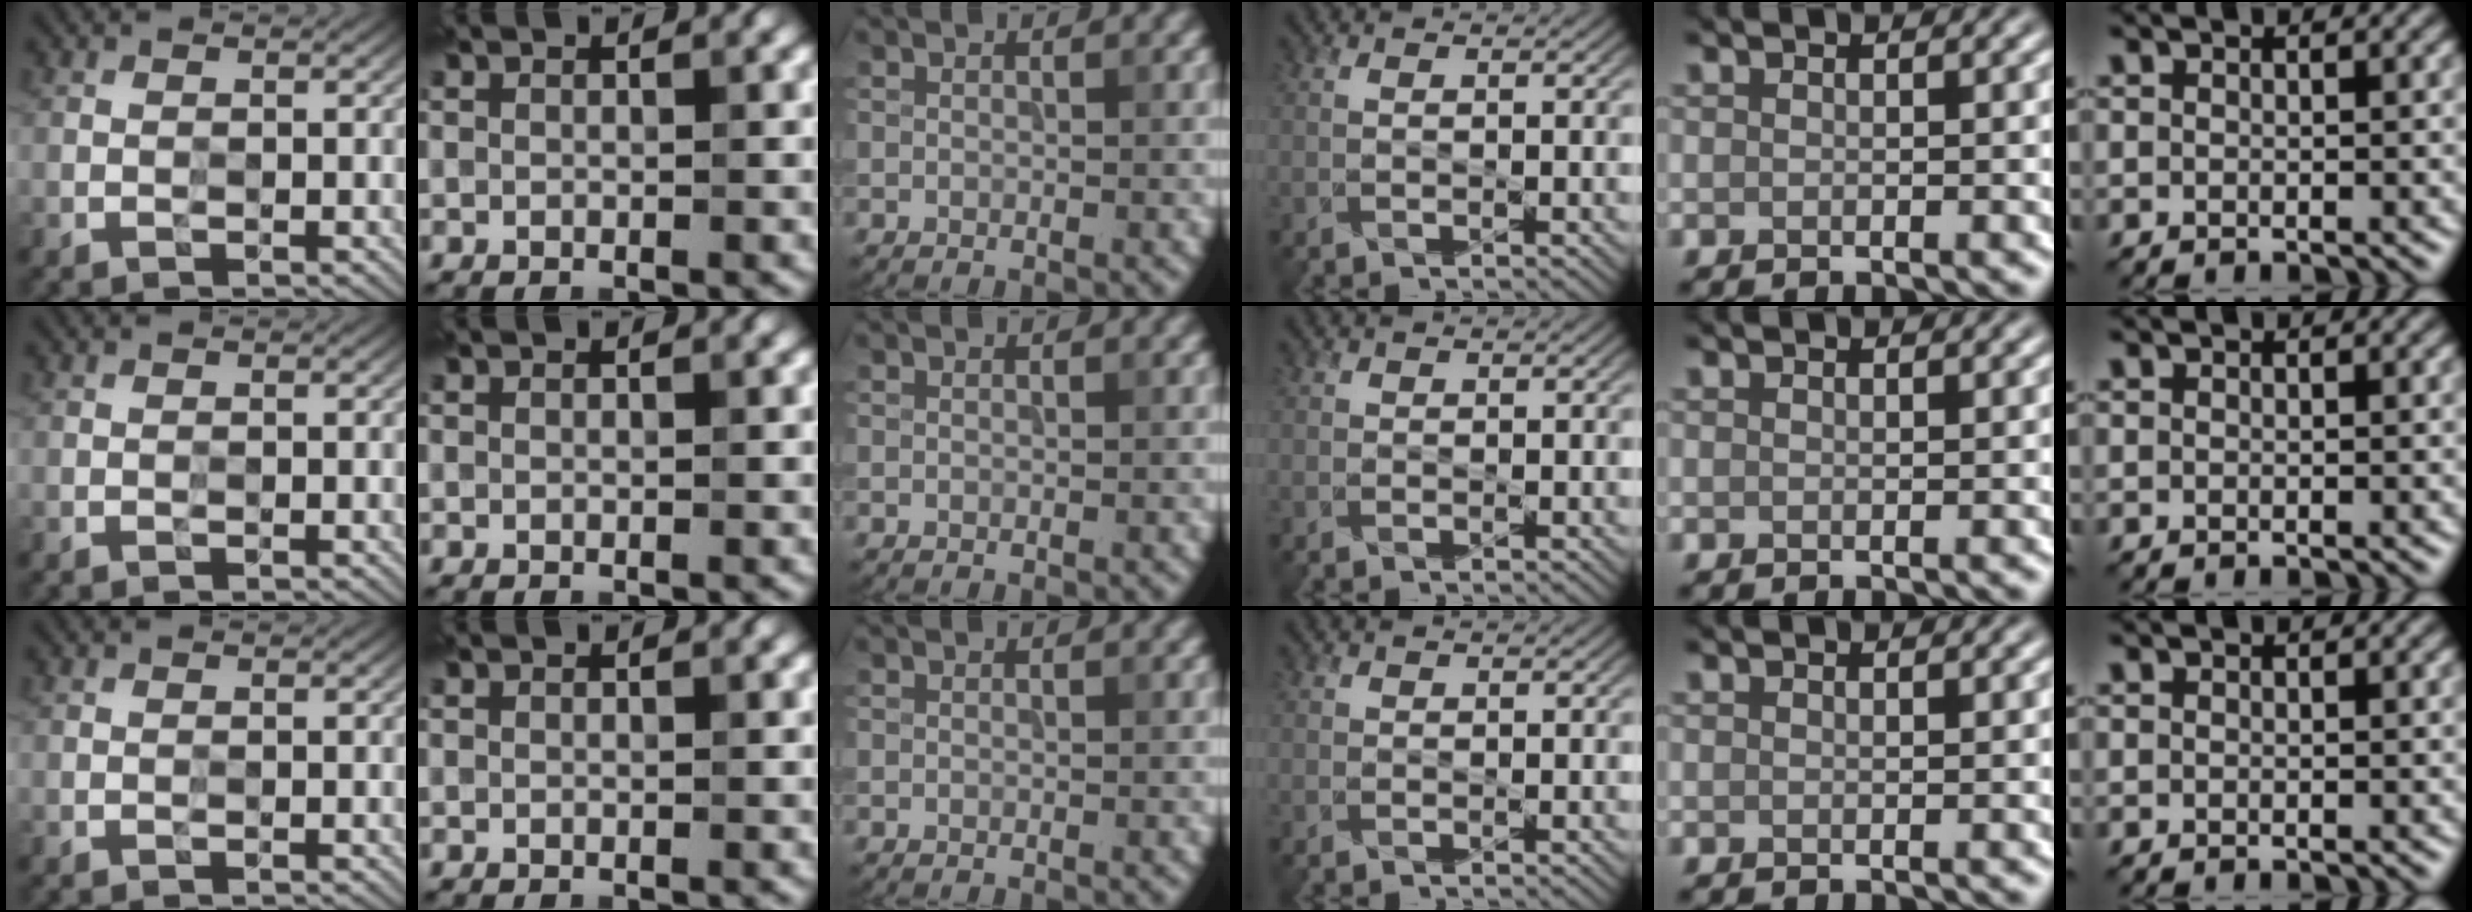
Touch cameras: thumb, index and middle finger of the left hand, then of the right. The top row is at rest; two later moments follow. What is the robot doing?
{"motion": "press", "object": "grip strengthener"}